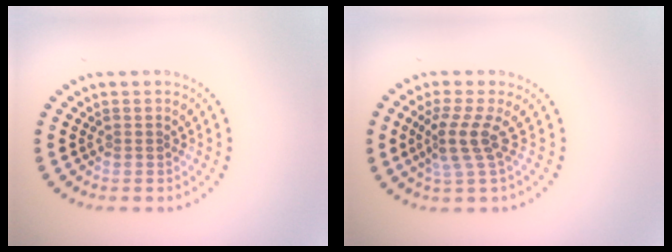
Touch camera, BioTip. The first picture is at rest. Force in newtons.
{"total": 2.9, "press": 2.1, "slide": 2.0}